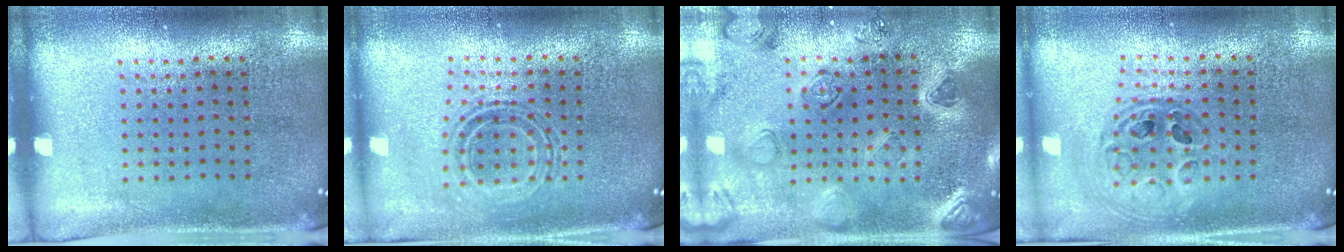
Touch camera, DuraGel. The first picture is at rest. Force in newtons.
{"total": 0.6, "press": 0.5, "slide": 0.3}
{"total": 2.2, "press": 2.2, "slide": 0.3}
{"total": 0.9, "press": 0.8, "slide": 0.1}